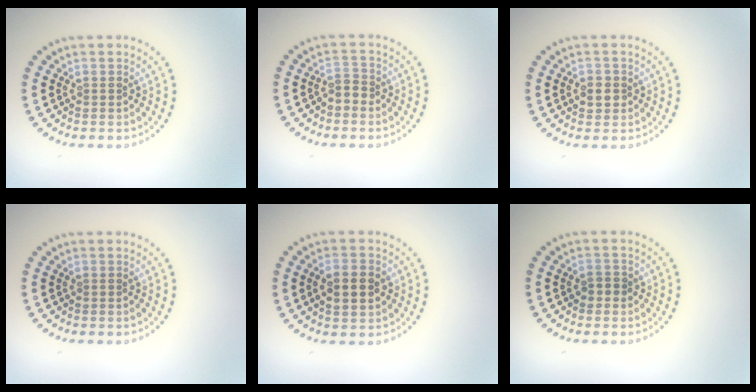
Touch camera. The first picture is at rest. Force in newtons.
{"total": 1.4, "press": 1.2, "slide": 0.6}
{"total": 1.6, "press": 1.5, "slide": 0.3}
{"total": 0.0}
{"total": 2.9, "press": 2.9, "slide": 0.1}
{"total": 1.1, "press": 1.1, "slide": 0.4}